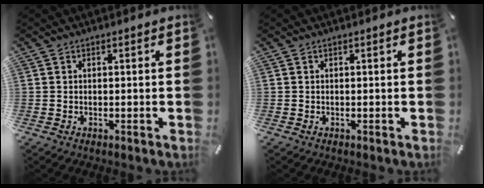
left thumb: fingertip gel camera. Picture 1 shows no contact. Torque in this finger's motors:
{"motor_torque": [0.00, 0.00, 0.00, 0.00, 0.00]}